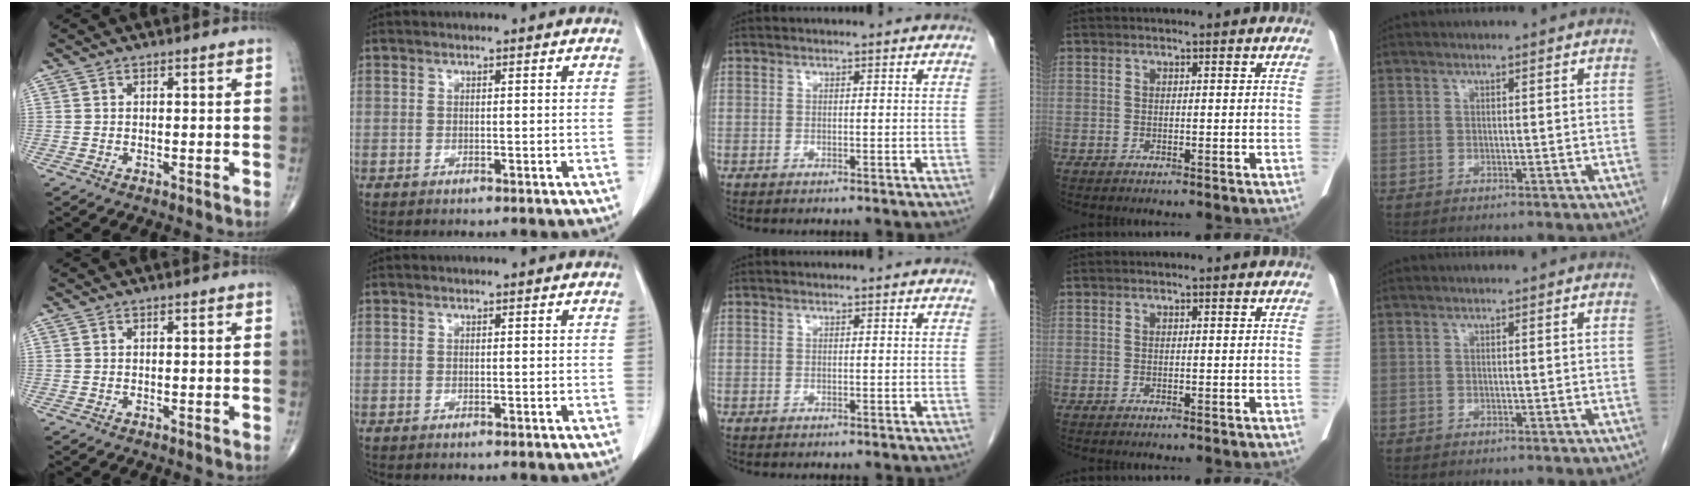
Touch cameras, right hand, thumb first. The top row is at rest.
{}